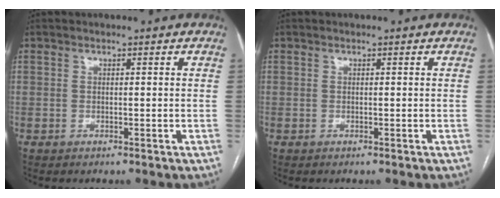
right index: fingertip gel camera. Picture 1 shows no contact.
{"total": 0.0}